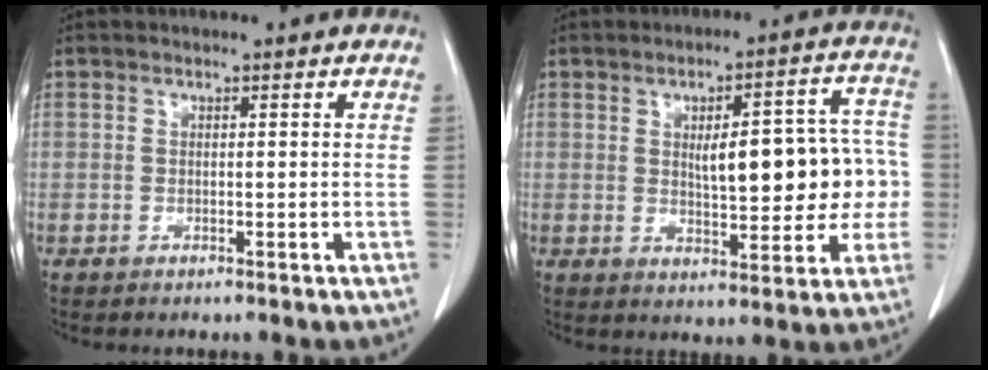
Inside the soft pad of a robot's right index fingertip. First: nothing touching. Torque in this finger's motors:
{"motor_torque": [0.57, 0.19, 0.28, 0.07]}